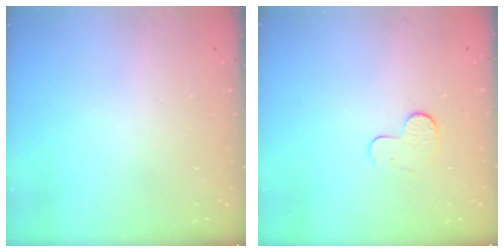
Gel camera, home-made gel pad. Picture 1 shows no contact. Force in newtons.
{"total": 6.2, "press": 6.1, "slide": 0.6}